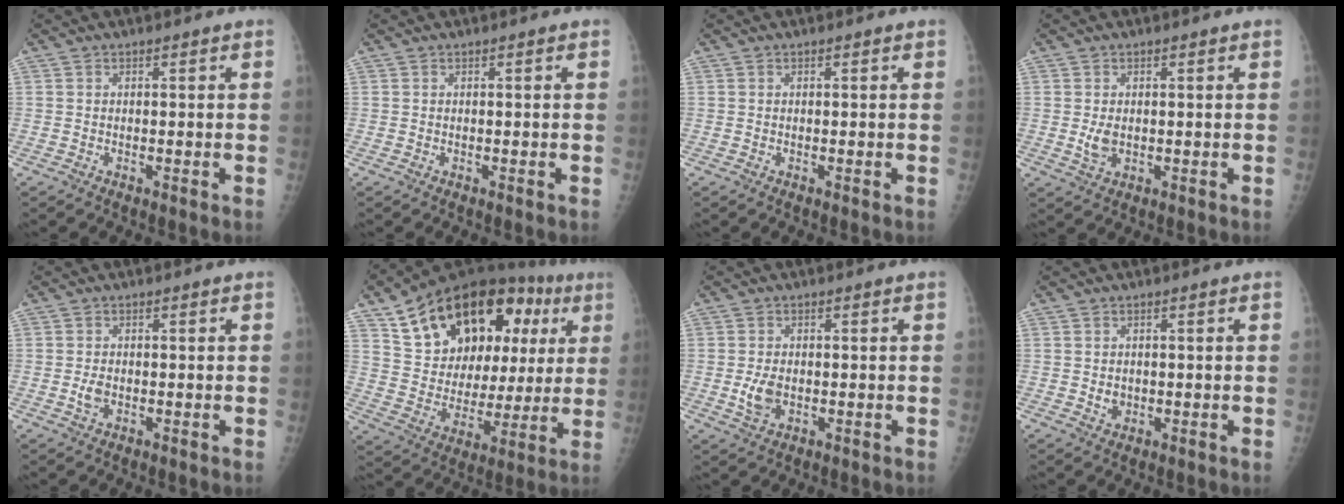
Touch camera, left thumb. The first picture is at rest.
{"total": 0.0}
{"total": 0.0}
{"total": 3.0, "force": [0.0, 2.0, 2.3], "torque": [-0.043, -0.007, 0.006]}
{"total": 2.2, "force": [-0.5, 1.4, 1.6], "torque": [-0.029, 0.001, -0.008]}
{"total": 28.1, "force": [11.2, 16.5, 19.9], "torque": [-0.272, 0.021, 0.188]}
{"total": 4.2, "force": [-0.6, 2.7, 3.1], "torque": [-0.060, -0.003, -0.007]}
{"total": 2.1, "force": [-0.1, 1.8, 1.1], "torque": [-0.010, 0.000, 0.006]}